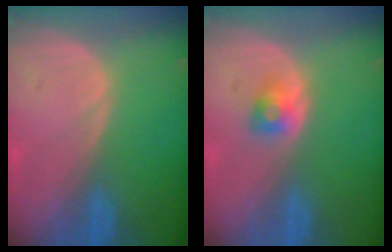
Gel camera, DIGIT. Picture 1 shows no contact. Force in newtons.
{"total": 2.4, "press": 2.3, "slide": 0.8}